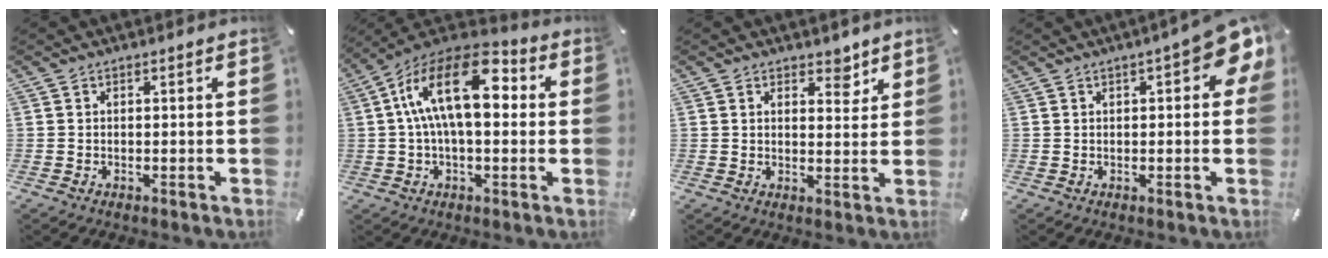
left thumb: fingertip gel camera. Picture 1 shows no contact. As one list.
[{"total": 17.5, "force": [3.3, 8.9, 14.7], "torque": [-0.283, -0.010, 0.051]}, {"total": 4.7, "force": [3.2, 2.8, 2.0], "torque": [-0.009, -0.020, 0.049]}, {"total": 8.6, "force": [3.0, 3.0, 7.5], "torque": [-0.099, -0.012, 0.048]}]